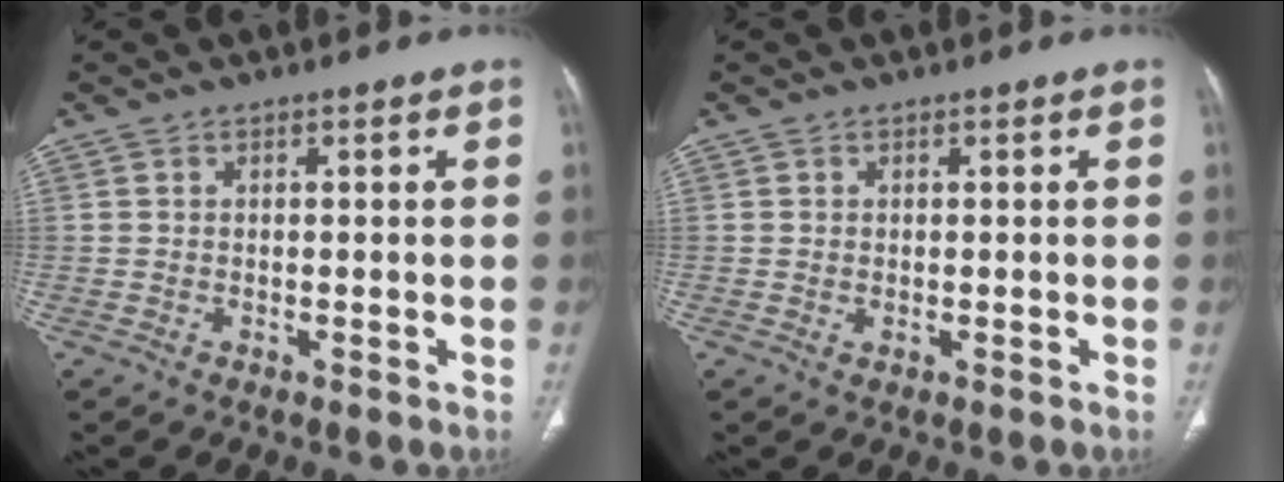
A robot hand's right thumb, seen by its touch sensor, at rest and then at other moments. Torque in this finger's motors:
{"motor_torque": [-0.41, 0.16, 0.11, 0.41, -0.01]}